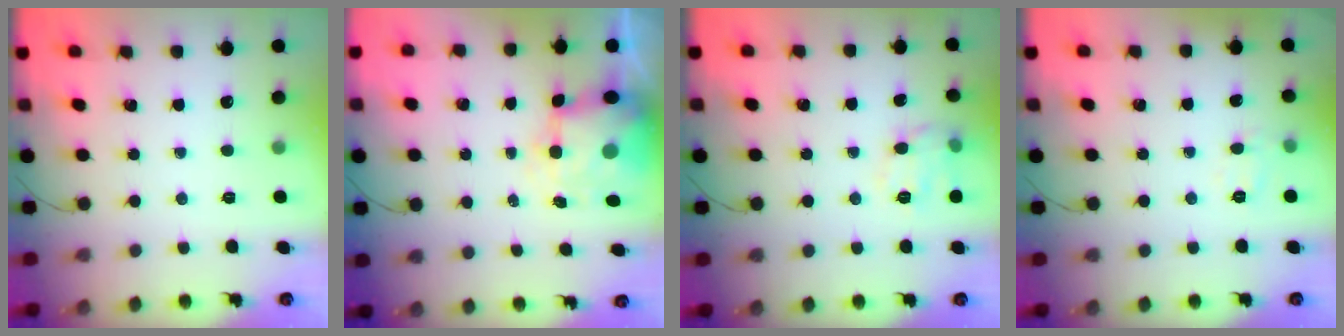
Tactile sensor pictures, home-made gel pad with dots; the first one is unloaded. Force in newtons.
{"total": 7.9, "press": 7.8, "slide": 1.4}
{"total": 10.0, "press": 9.9, "slide": 1.2}
{"total": 6.2, "press": 6.0, "slide": 1.4}